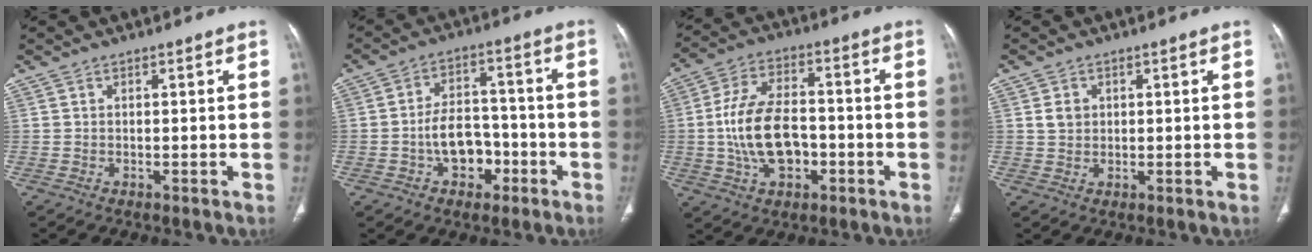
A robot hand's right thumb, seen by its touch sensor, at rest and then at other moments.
{"total": 9.0, "force": [-3.3, 6.3, 5.5], "torque": [-0.063, 0.044, -0.052]}
{"total": 14.1, "force": [-2.3, 8.7, 10.9], "torque": [-0.193, 0.027, -0.038]}
{"total": 2.8, "force": [0.8, 2.3, 1.3], "torque": [-0.015, -0.001, 0.017]}